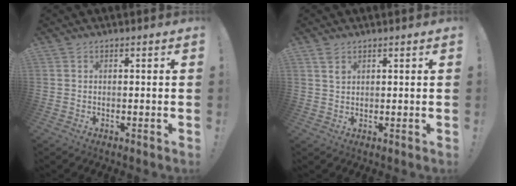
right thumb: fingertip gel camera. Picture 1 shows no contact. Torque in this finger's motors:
{"motor_torque": [-0.35, 0.53, 0.27, 0.14, 0.05]}